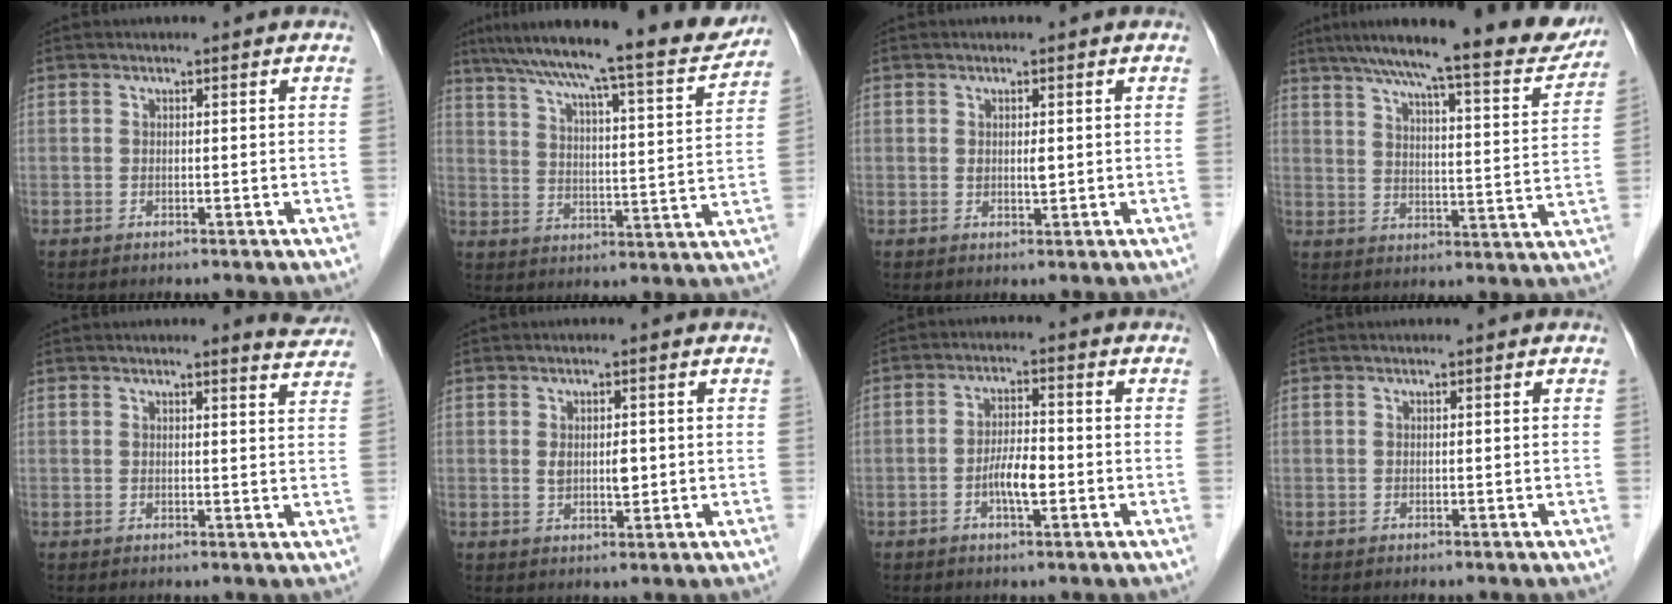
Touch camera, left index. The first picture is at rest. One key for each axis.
{"total": 20.6, "fx": 18.0, "fy": 1.2, "fz": 10.0, "tx": -0.158, "ty": -0.015, "tz": 0.247}
{"total": 1.4, "fx": 0.2, "fy": 0.5, "fz": 1.3, "tx": -0.022, "ty": -0.002, "tz": 0.004}
{"total": 20.0, "fx": 17.3, "fy": 2.2, "fz": 9.9, "tx": -0.144, "ty": -0.015, "tz": 0.225}
{"total": 4.0, "fx": 3.9, "fy": 0.3, "fz": 0.9, "tx": -0.013, "ty": -0.018, "tz": 0.027}
{"total": 3.1, "fx": 0.2, "fy": 1.5, "fz": 2.7, "tx": -0.047, "ty": -0.003, "tz": 0.006}
{"total": 4.4, "fx": -1.5, "fy": 1.1, "fz": 4.0, "tx": -0.079, "ty": 0.002, "tz": -0.026}
{"total": 0.0}